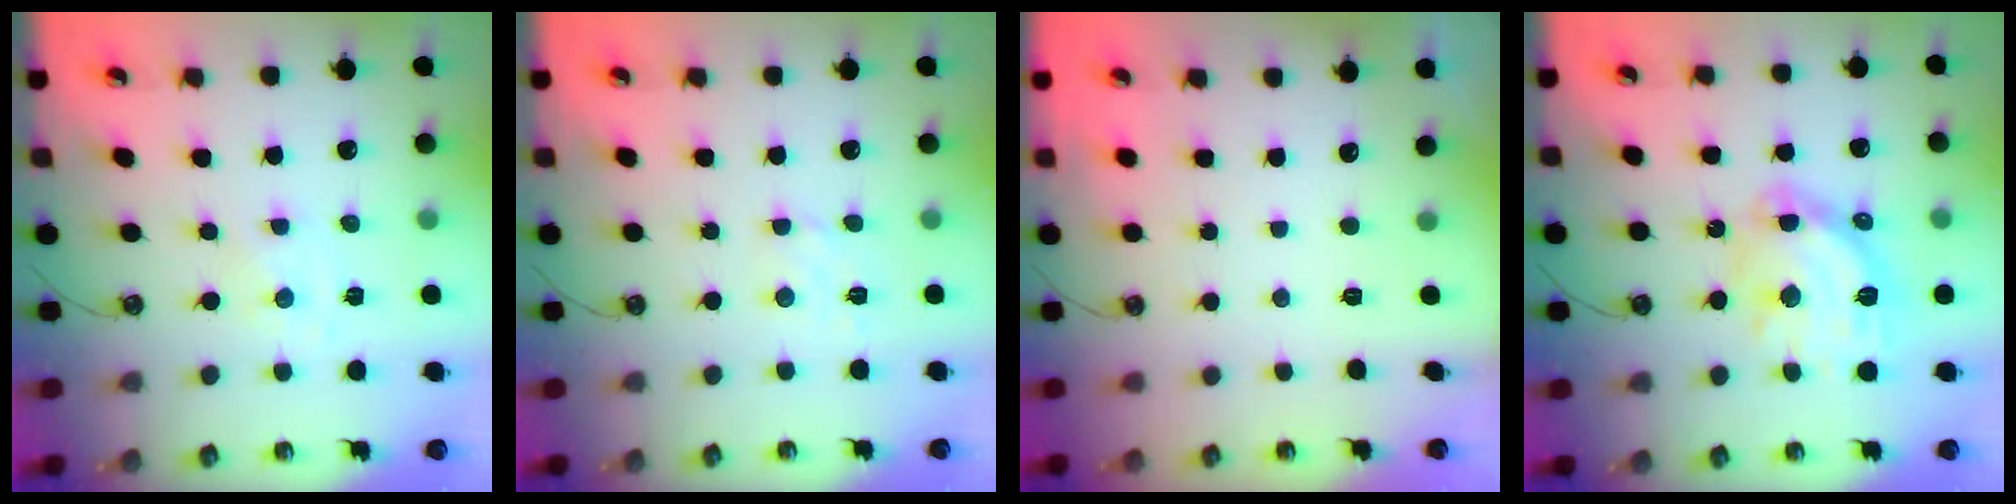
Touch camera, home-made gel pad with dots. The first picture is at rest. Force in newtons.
{"total": 2.8, "press": 2.7, "slide": 0.6}
{"total": 0.0}
{"total": 16.5, "press": 16.5, "slide": 1.1}